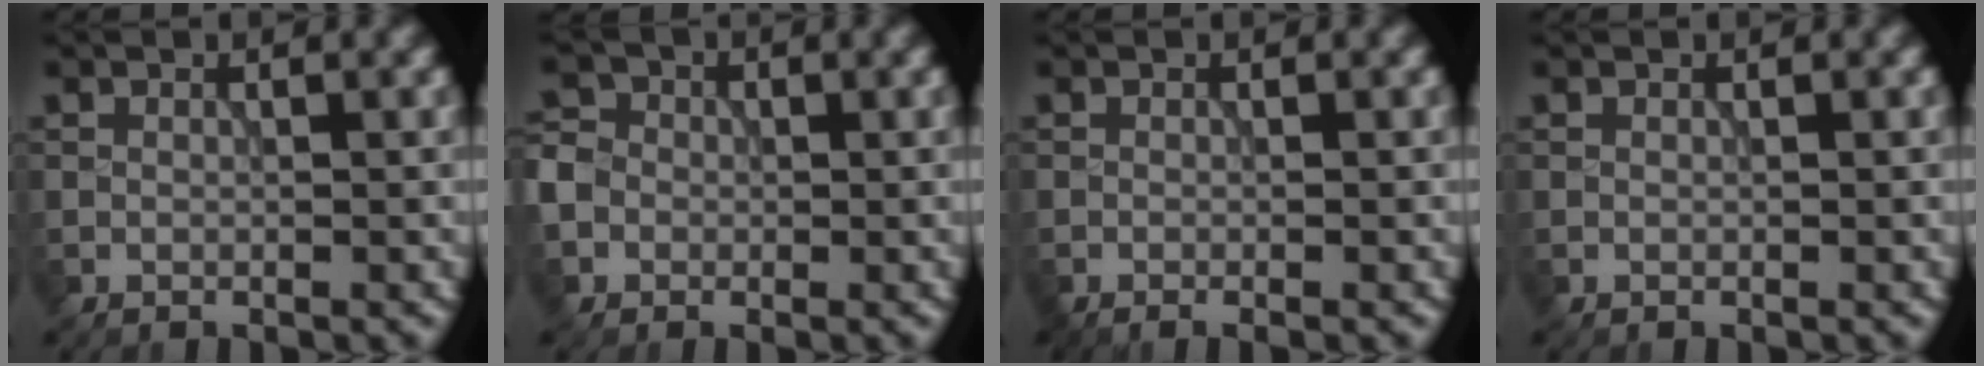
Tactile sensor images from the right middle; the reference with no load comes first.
{"total": 5.0, "force": [-1.1, 4.5, 1.9], "torque": [-0.041, 0.013, -0.046]}
{"total": 0.9, "force": [-0.6, 0.2, 0.6], "torque": [-0.007, -0.007, -0.011]}
{"total": 0.0}